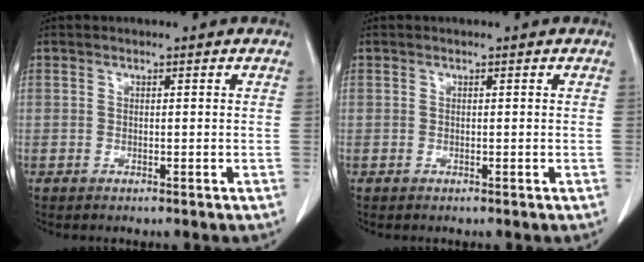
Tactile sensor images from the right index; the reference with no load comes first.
{"total": 0.0}